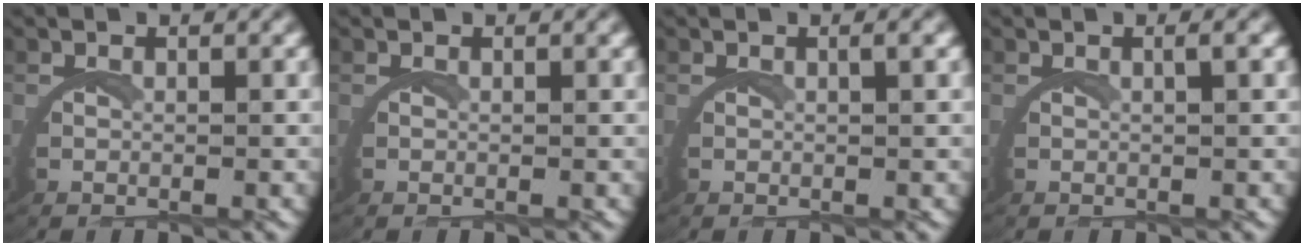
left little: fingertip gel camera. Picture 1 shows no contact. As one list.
[{"total": 0.0}, {"total": 0.9, "force": [0.3, -0.2, 0.8], "torque": [-0.018, 0.006, 0.006]}, {"total": 1.0, "force": [0.3, -0.3, 0.9], "torque": [-0.019, 0.006, 0.006]}]